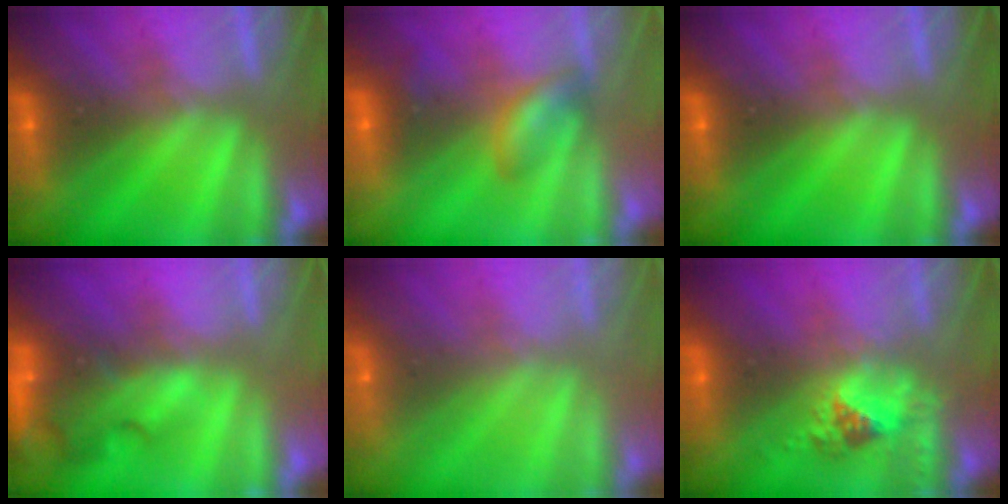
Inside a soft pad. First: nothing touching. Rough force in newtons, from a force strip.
{"total": 2.4}
{"total": 0.0}
{"total": 9.3}
{"total": 7.8}
{"total": 2.4}